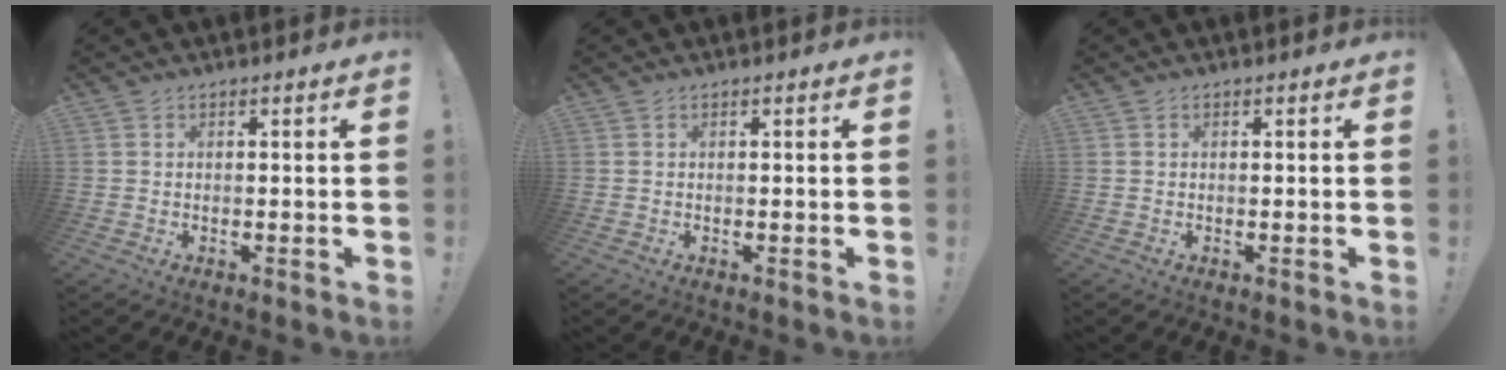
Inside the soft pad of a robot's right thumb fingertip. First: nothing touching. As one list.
[{"total": 0.0}, {"total": 0.0}]